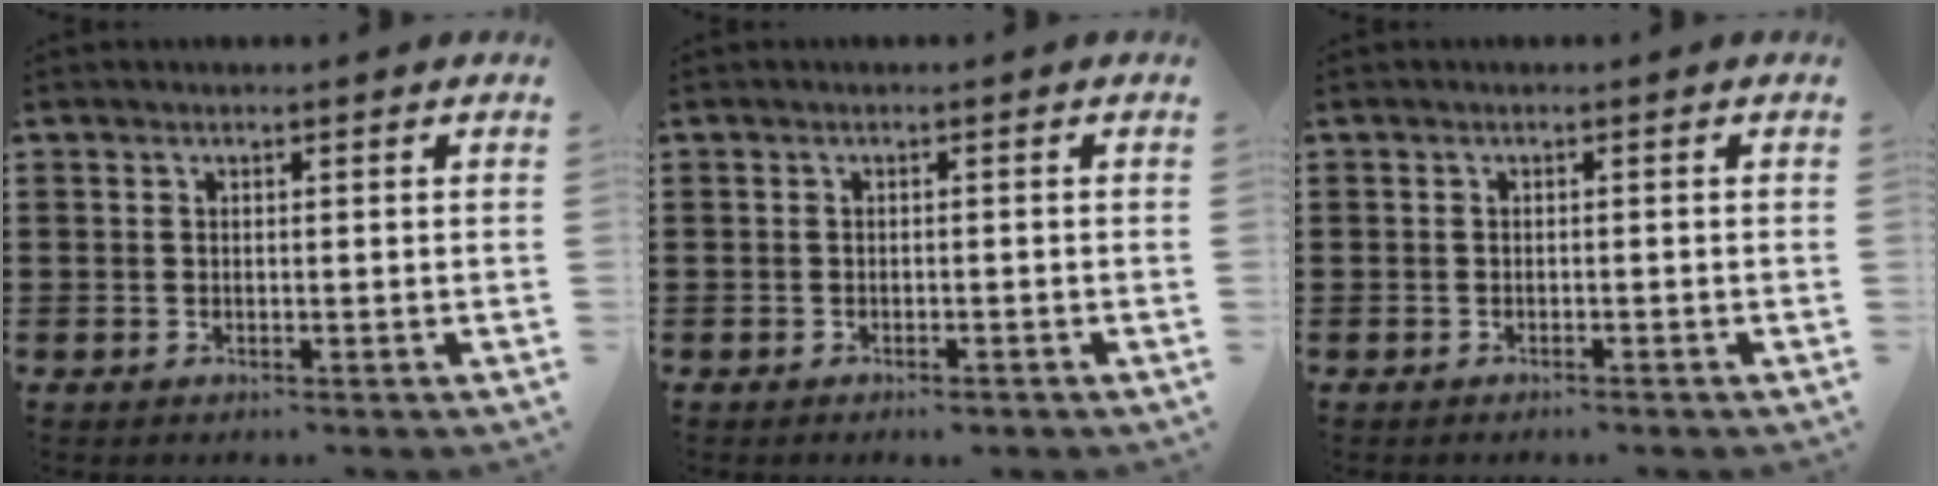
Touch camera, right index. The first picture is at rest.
{"total": 0.7, "force": [-0.7, 0.1, 0.3], "torque": [-0.009, -0.004, -0.012]}
{"total": 0.5, "force": [-0.5, -0.1, 0.1], "torque": [-0.005, -0.003, -0.010]}